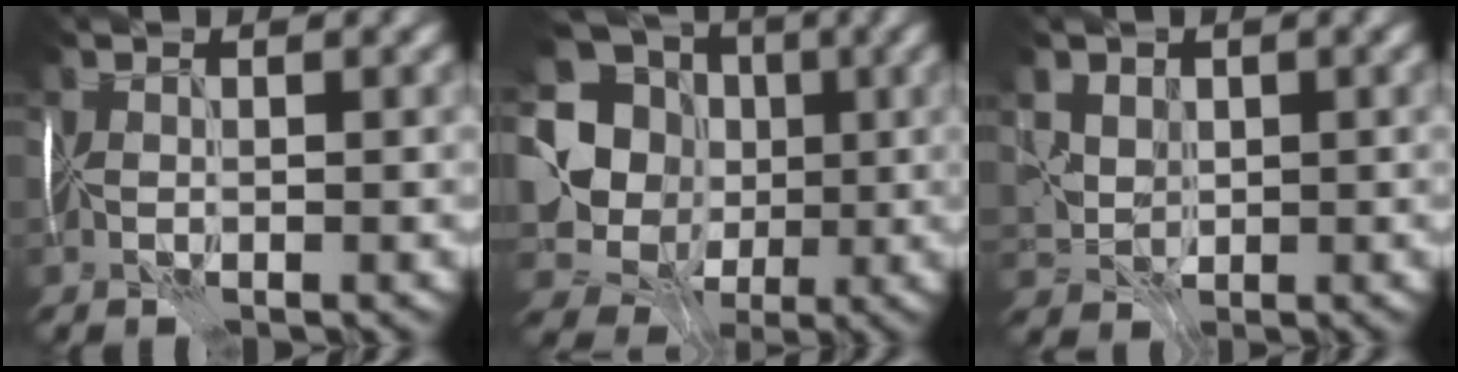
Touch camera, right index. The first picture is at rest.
{"total": 12.7, "force": [-0.1, 11.9, 4.3], "torque": [-0.121, 0.017, -0.013]}
{"total": 2.6, "force": [0.7, 2.4, 0.9], "torque": [-0.034, 0.002, 0.020]}